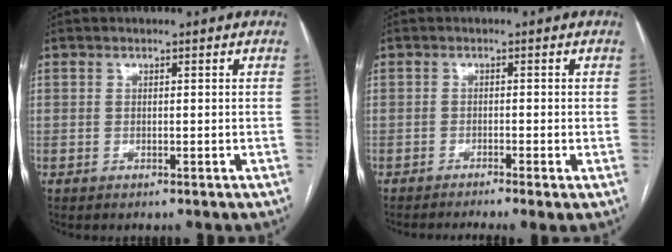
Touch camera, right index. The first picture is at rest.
{"total": 4.4, "force": [-3.1, 0.0, 3.2], "torque": [-0.047, -0.005, -0.050]}